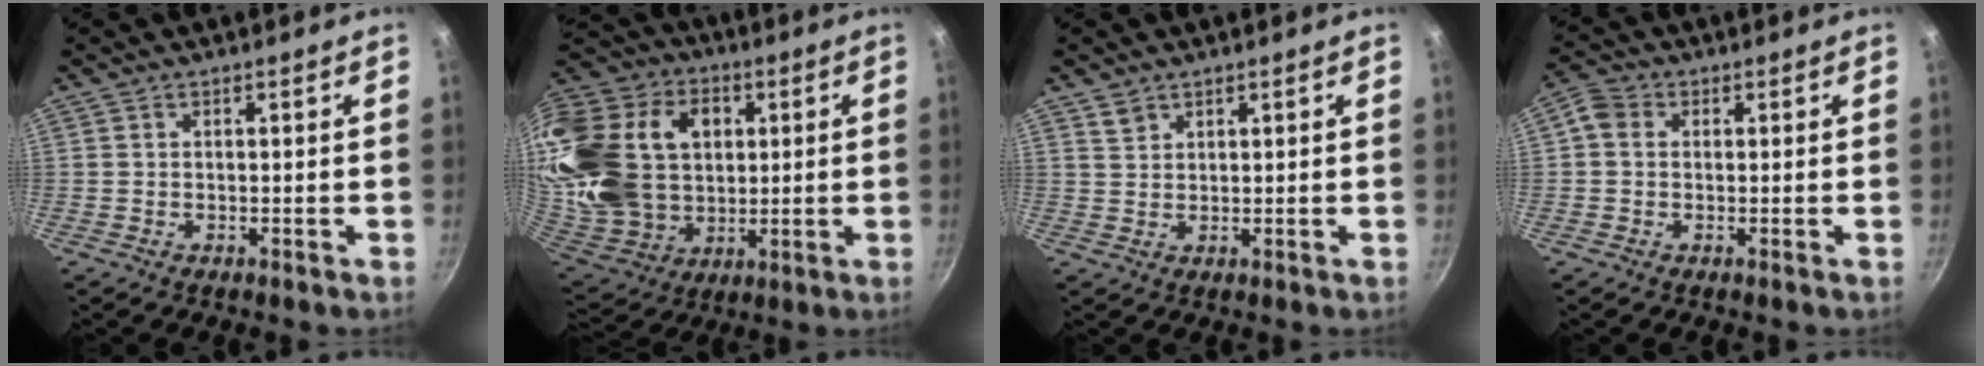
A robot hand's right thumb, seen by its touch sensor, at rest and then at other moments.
{"total": 32.3, "force": [6.3, 23.7, 21.1], "torque": [-0.439, 0.017, 0.125]}
{"total": 2.2, "force": [1.6, 1.5, 0.7], "torque": [-0.004, -0.002, 0.032]}
{"total": 3.6, "force": [0.3, 3.1, 1.8], "torque": [-0.033, 0.006, -0.009]}